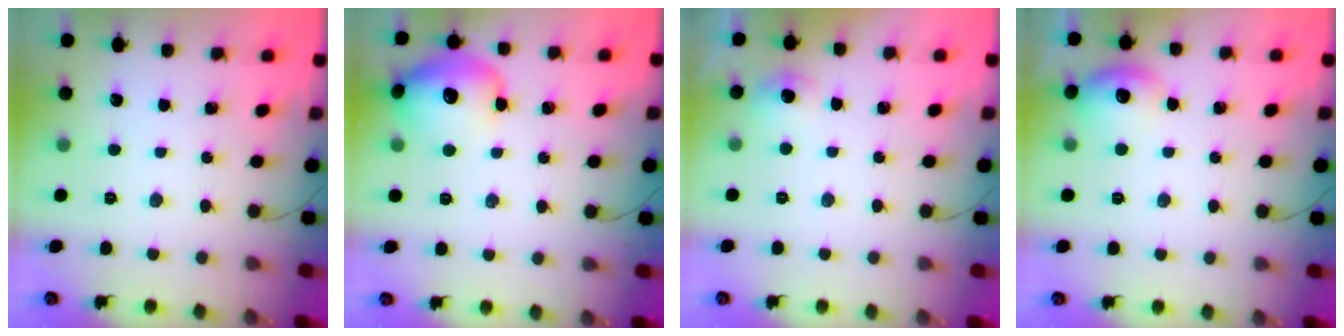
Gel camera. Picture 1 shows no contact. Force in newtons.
{"total": 14.3, "press": 14.1, "slide": 2.3}
{"total": 5.4, "press": 5.1, "slide": 1.7}
{"total": 9.1, "press": 9.0, "slide": 1.3}